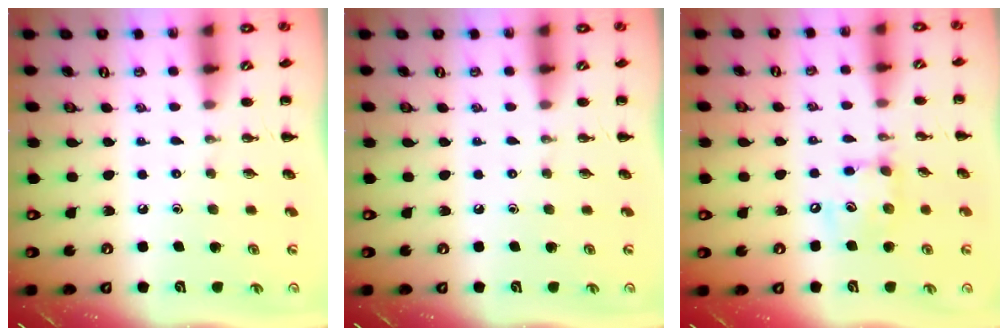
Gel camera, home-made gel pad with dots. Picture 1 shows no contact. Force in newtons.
{"total": 0.0}
{"total": 9.2, "press": 9.2, "slide": 1.1}